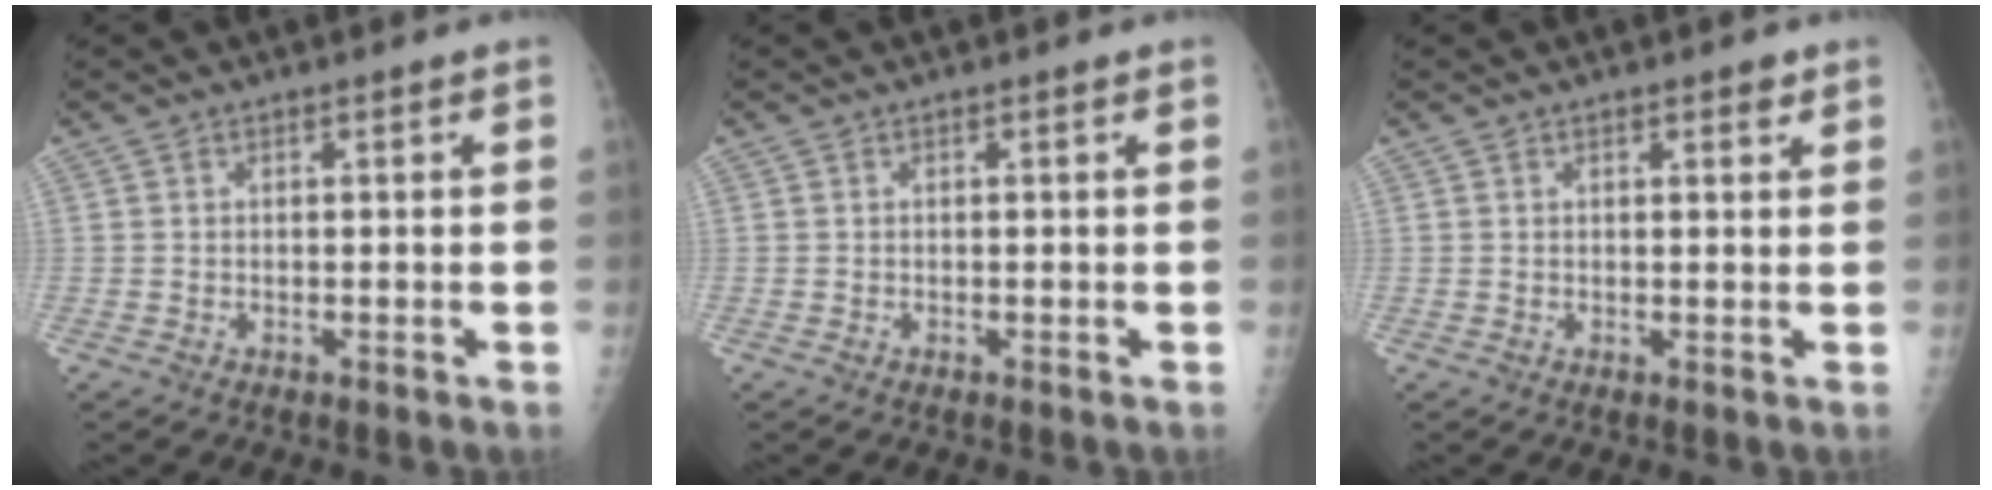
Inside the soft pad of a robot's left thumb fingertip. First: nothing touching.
{"total": 0.0}
{"total": 1.7, "force": [1.1, 0.6, 1.2], "torque": [-0.010, -0.005, 0.013]}